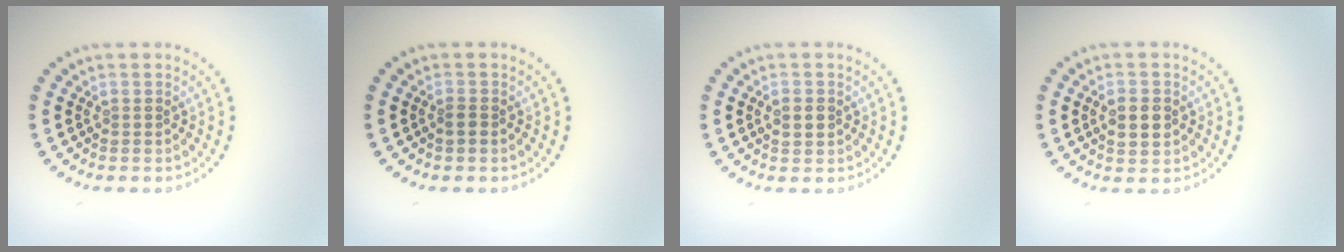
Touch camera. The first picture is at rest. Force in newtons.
{"total": 0.8, "press": 0.7, "slide": 0.4}
{"total": 1.5, "press": 1.5, "slide": 0.0}
{"total": 2.7, "press": 2.7, "slide": 0.1}